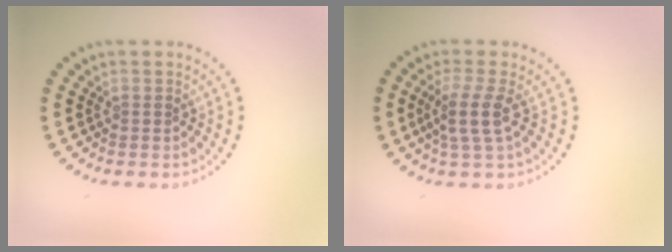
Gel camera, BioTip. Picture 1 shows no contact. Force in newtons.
{"total": 2.8, "press": 2.3, "slide": 1.6}